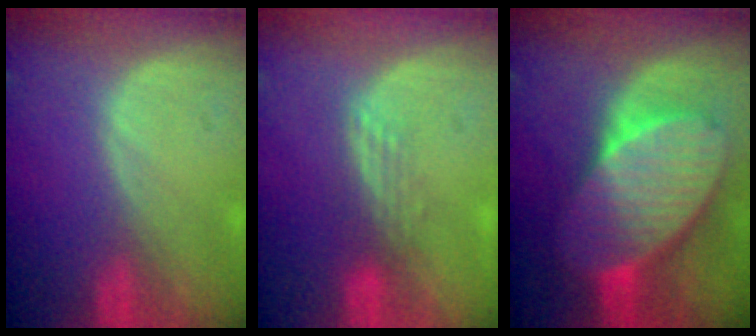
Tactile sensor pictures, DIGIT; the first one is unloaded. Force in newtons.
{"total": 3.0, "press": 2.5, "slide": 1.7}
{"total": 10.7, "press": 10.7, "slide": 0.6}